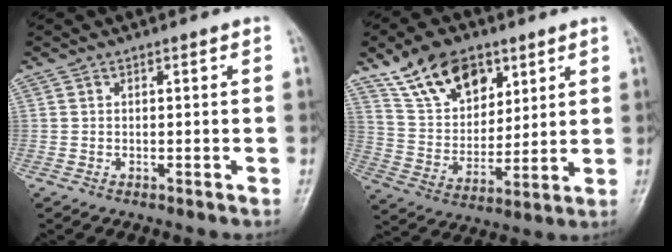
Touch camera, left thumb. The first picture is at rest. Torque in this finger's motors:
{"motor_torque": [1.46, 1.46, 0.64, -0.64, 0.13]}